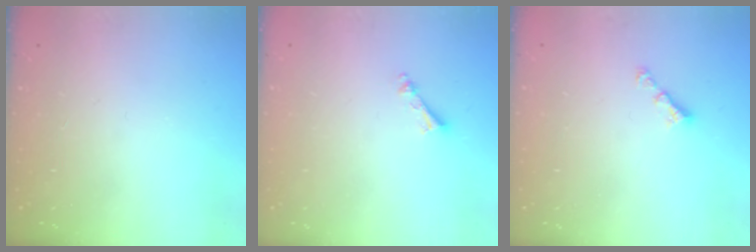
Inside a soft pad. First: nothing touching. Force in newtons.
{"total": 3.4, "press": 3.4, "slide": 0.4}
{"total": 2.9, "press": 2.9, "slide": 0.3}